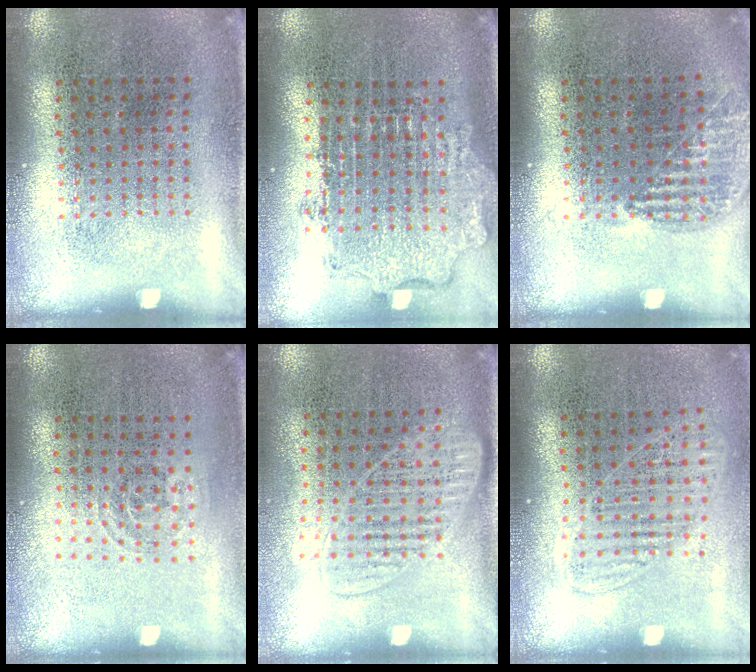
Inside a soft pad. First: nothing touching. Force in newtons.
{"total": 1.9, "press": 1.4, "slide": 1.2}
{"total": 1.0, "press": 1.0, "slide": 0.0}
{"total": 0.8, "press": 0.6, "slide": 0.5}
{"total": 1.4, "press": 1.3, "slide": 0.6}
{"total": 1.3, "press": 1.2, "slide": 0.6}